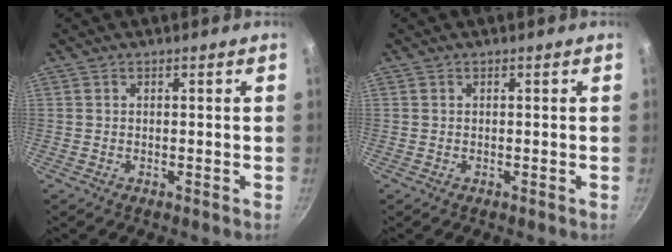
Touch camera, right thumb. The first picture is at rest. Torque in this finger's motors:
{"motor_torque": [0.11, 0.10, 0.06, 0.13, 0.00]}